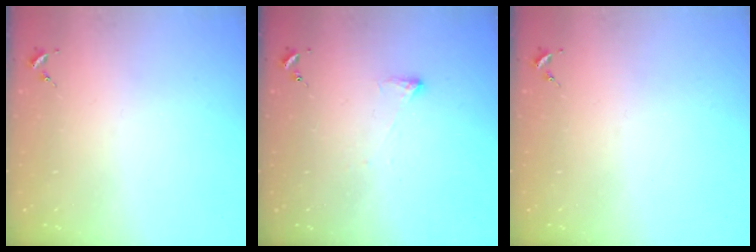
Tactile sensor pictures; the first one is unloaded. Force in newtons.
{"total": 3.1, "press": 3.1, "slide": 0.5}
{"total": 0.0}